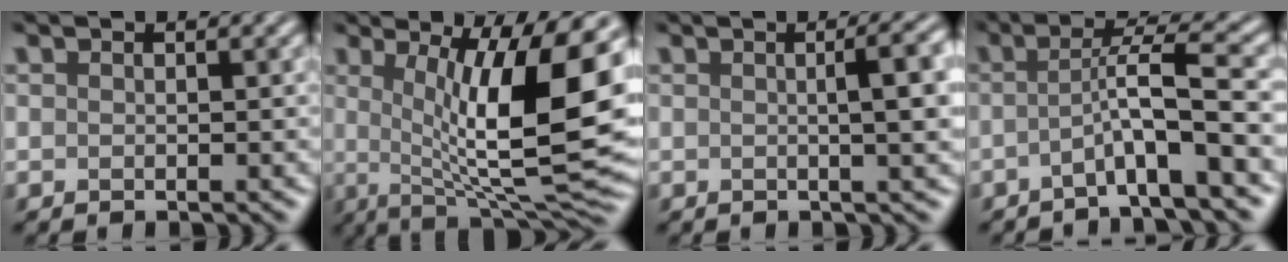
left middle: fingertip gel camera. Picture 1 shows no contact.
{"total": 14.0, "force": [1.6, 4.0, 13.3], "torque": [-0.178, -0.006, 0.024]}
{"total": 5.6, "force": [0.6, 1.7, 5.3], "torque": [-0.046, 0.018, 0.004]}
{"total": 5.1, "force": [-1.5, 0.3, 4.9], "torque": [-0.073, 0.017, -0.041]}